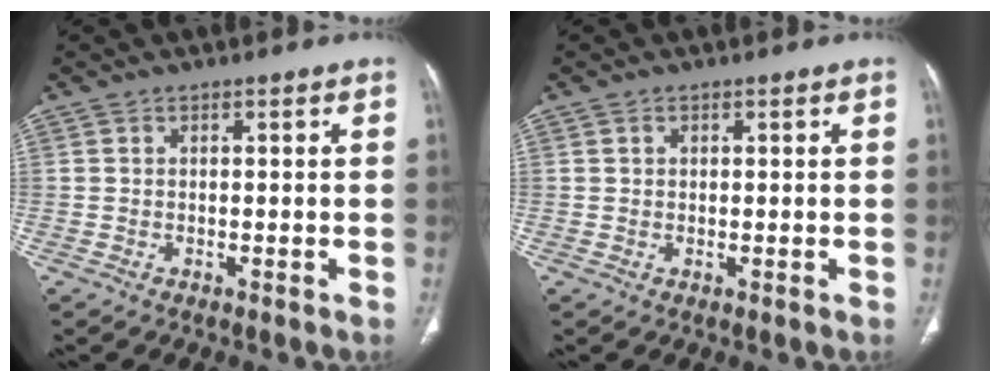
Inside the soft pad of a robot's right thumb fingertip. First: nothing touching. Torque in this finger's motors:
{"motor_torque": [-0.31, 0.20, -0.44, 0.24, 0.06]}